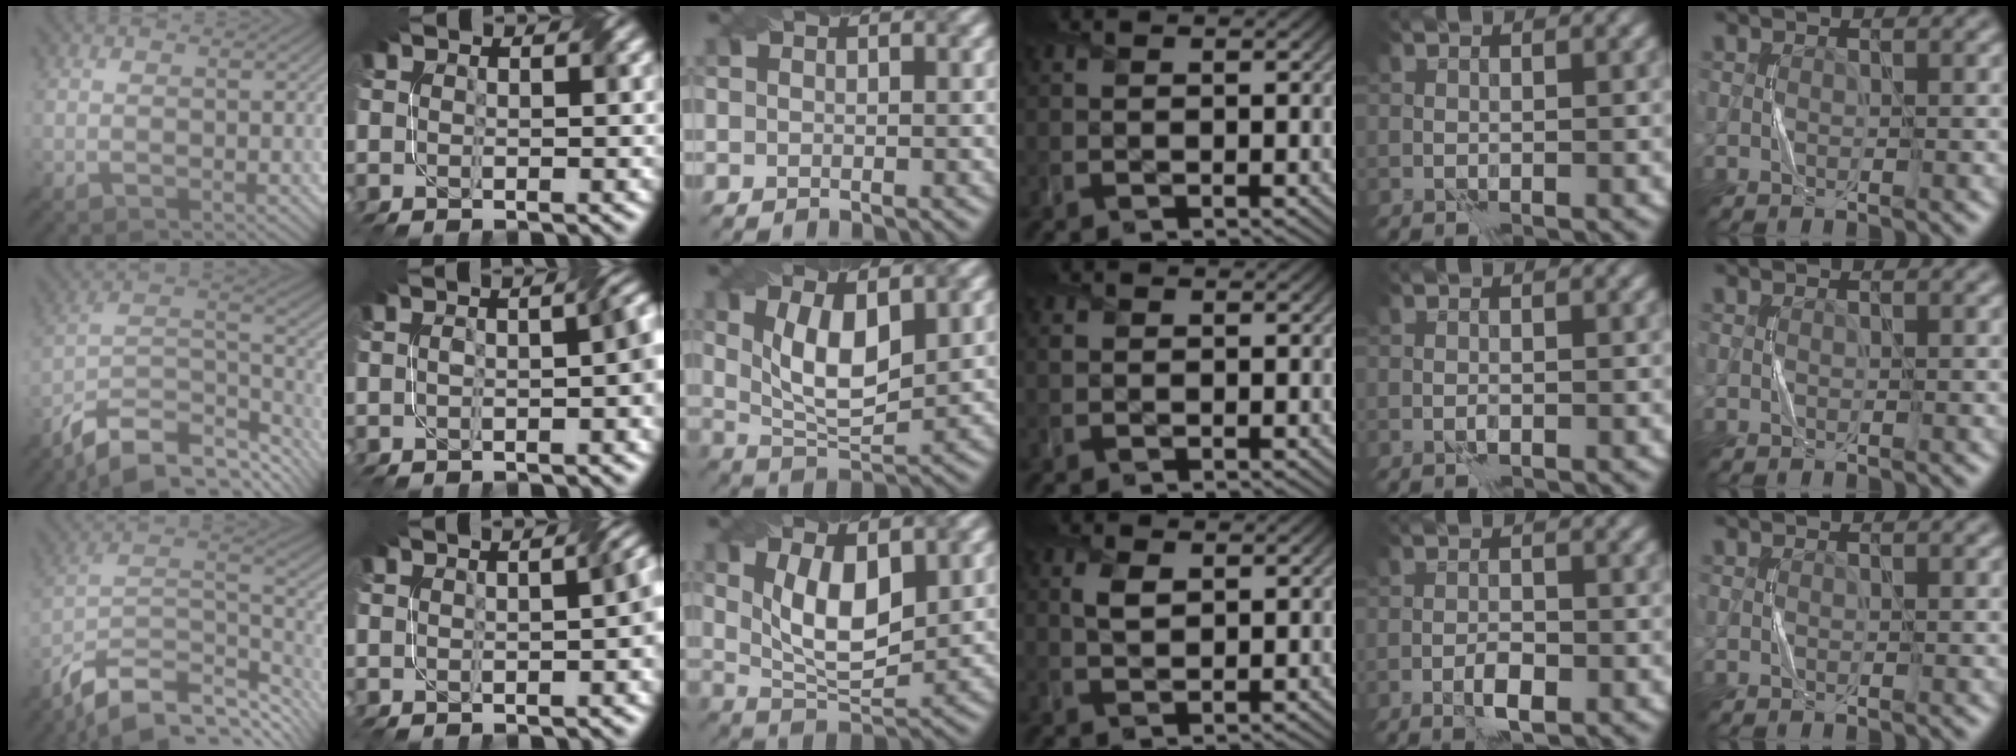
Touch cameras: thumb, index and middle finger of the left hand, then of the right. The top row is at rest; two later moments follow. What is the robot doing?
{"motion": "twist", "object": "screw"}